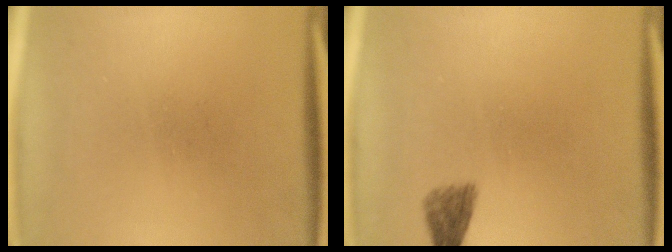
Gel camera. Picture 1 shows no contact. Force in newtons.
{"total": 2.4}